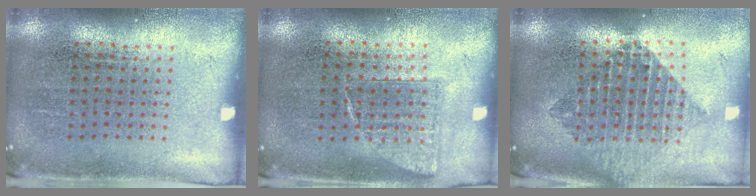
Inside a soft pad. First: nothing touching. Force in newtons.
{"total": 0.7, "press": 0.7, "slide": 0.2}
{"total": 2.1, "press": 1.6, "slide": 1.3}